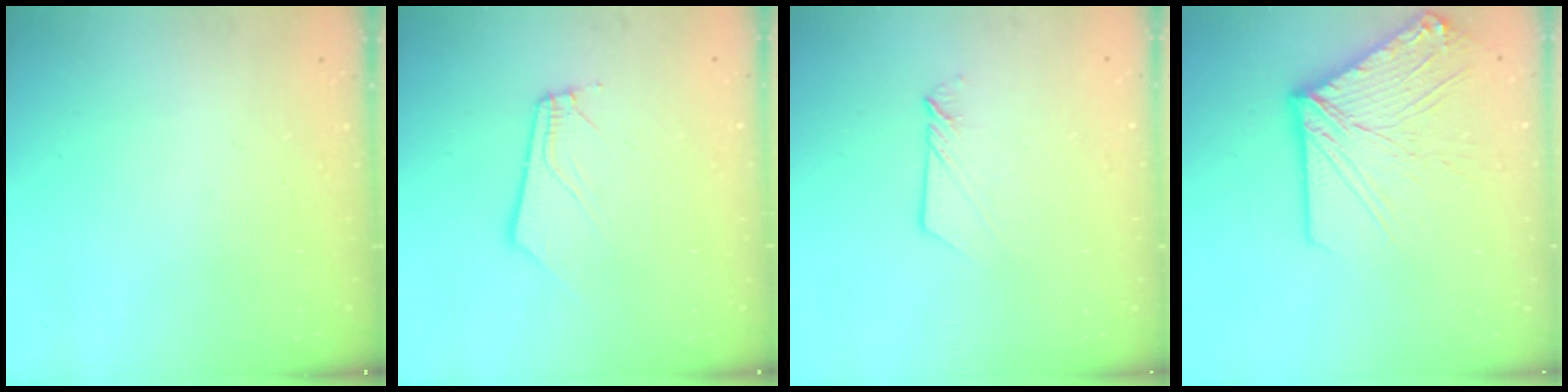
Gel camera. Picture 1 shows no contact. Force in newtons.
{"total": 4.5, "press": 4.5, "slide": 0.5}
{"total": 4.5, "press": 4.5, "slide": 0.3}
{"total": 16.4, "press": 16.2, "slide": 2.3}